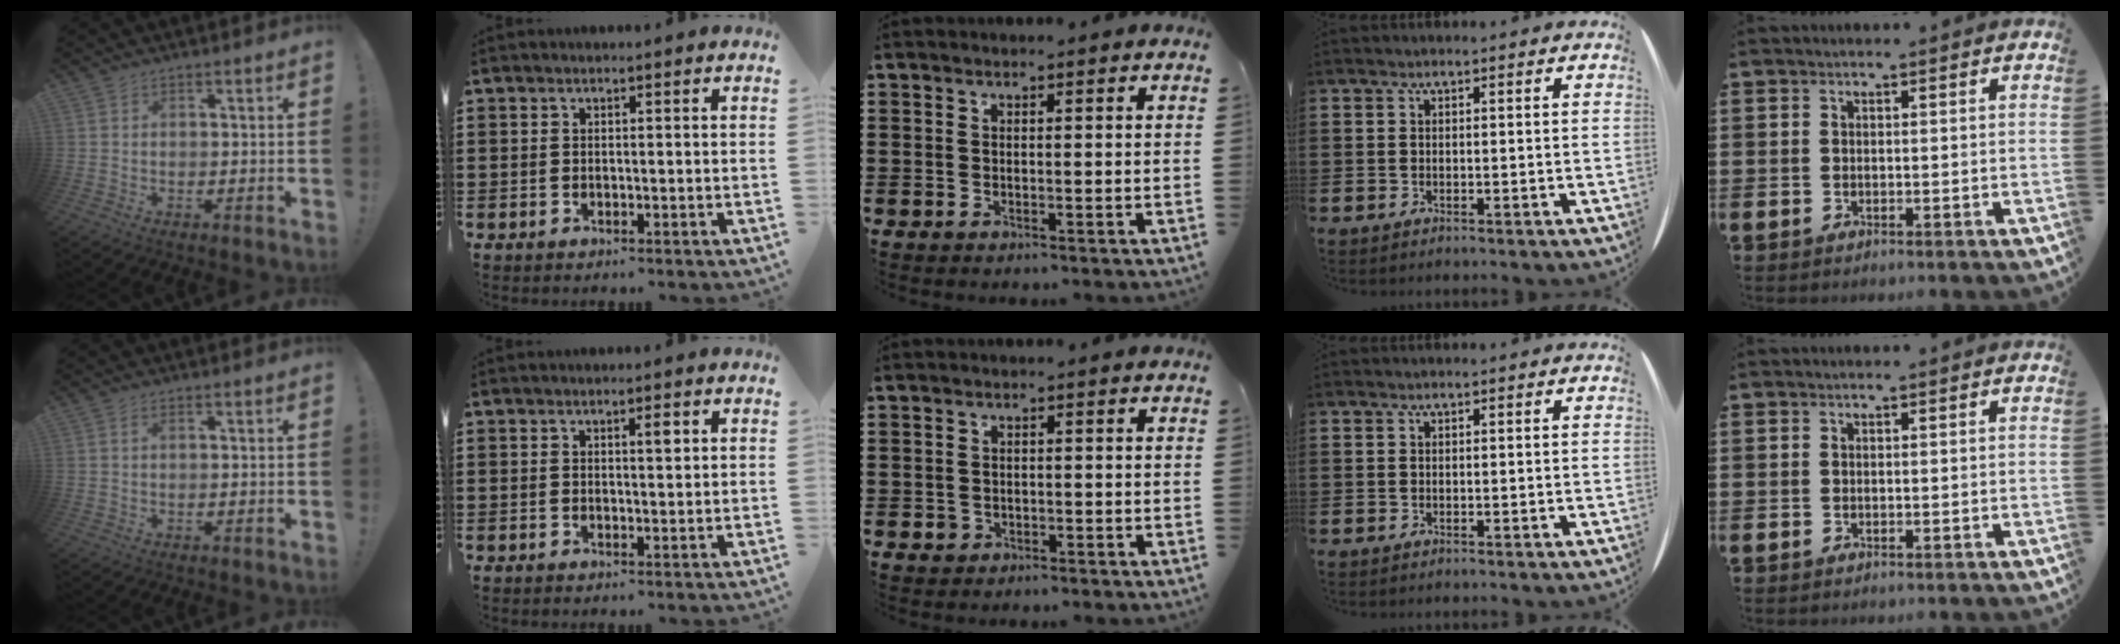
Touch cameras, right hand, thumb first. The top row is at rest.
{"thumb": {"total": 0.7, "force": [0.2, 0.2, 0.6], "torque": [-0.013, 0.003, 0.004]}, "index": {"total": 1.6, "force": [0.6, 0.3, 1.5], "torque": [-0.020, 0.000, 0.007]}, "middle": {"total": 1.1, "force": [-0.6, 0.9, 0.3], "torque": [-0.008, 0.003, -0.014]}}